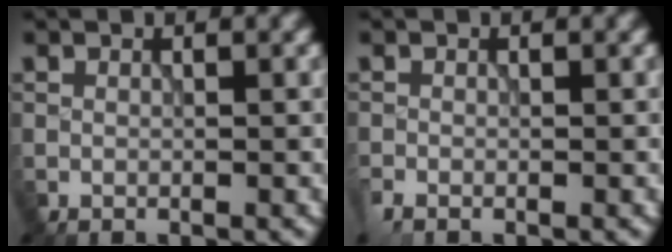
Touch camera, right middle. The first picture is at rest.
{"total": 1.2, "force": [-0.8, 0.5, 0.8], "torque": [-0.022, -0.007, -0.019]}